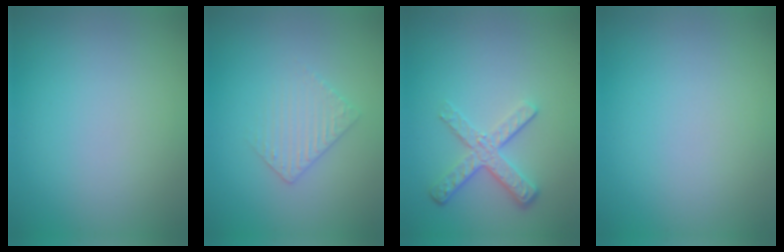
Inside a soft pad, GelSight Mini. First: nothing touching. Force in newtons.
{"total": 2.2, "press": 2.2, "slide": 0.5}
{"total": 3.7, "press": 2.7, "slide": 2.4}
{"total": 0.0}